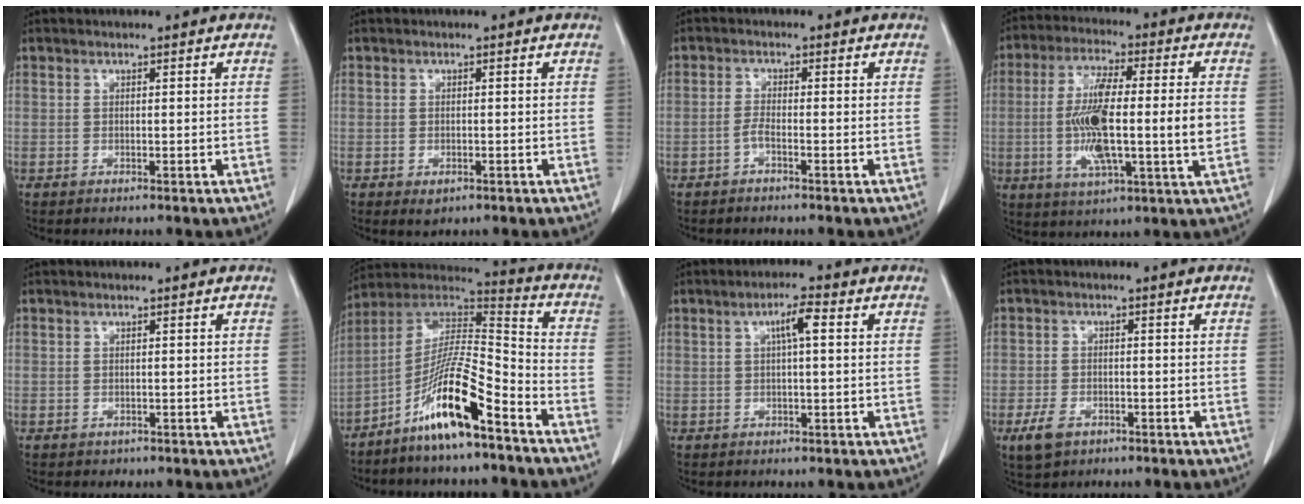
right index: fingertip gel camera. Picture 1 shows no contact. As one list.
[{"total": 1.7, "force": [-0.8, 1.0, 1.0], "torque": [-0.014, -0.001, -0.002]}, {"total": 1.6, "force": [-1.1, 0.0, 1.2], "torque": [-0.024, 0.002, -0.024]}, {"total": 15.1, "force": [-1.1, 1.9, 14.9], "torque": [-0.279, 0.001, -0.021]}, {"total": 0.8, "force": [-0.3, 0.7, 0.0], "torque": [-0.005, 0.003, -0.003]}, {"total": 14.6, "force": [-8.9, 1.4, 11.6], "torque": [-0.221, 0.003, -0.165]}, {"total": 3.6, "force": [0.9, 0.4, 3.5], "torque": [-0.061, 0.009, 0.015]}, {"total": 4.1, "force": [-2.2, 2.5, 2.3], "torque": [-0.051, -0.003, -0.032]}]